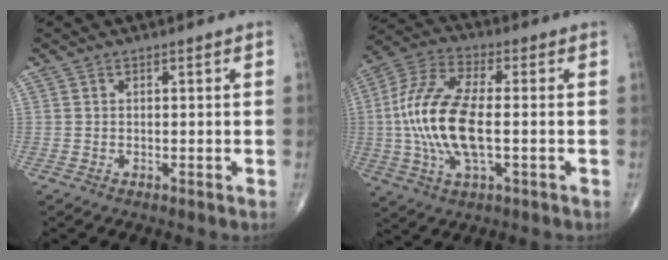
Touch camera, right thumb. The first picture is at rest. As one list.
[{"total": 16.6, "force": [-1.2, 6.9, 15.1], "torque": [-0.331, 0.015, -0.023]}]